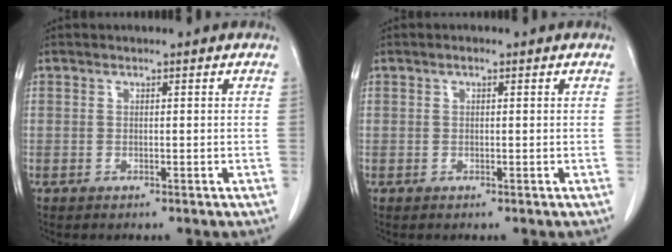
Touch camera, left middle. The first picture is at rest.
{"total": 0.6, "force": [0.3, 0.2, 0.4], "torque": [-0.007, 0.001, 0.003]}